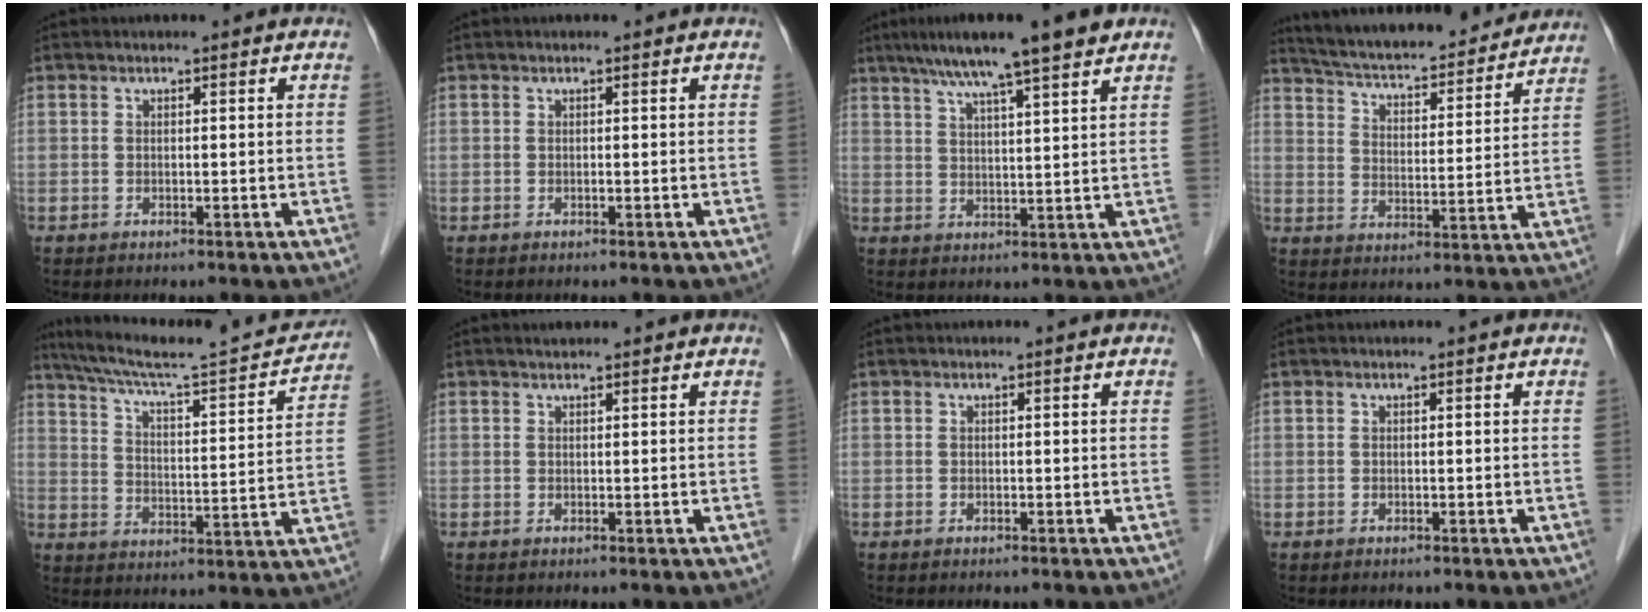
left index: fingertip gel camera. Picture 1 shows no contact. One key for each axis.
{"total": 0.0}
{"total": 11.3, "fx": 8.4, "fy": 0.3, "fz": 7.5, "tx": -0.121, "ty": 0.025, "tz": 0.125}
{"total": 22.6, "fx": 20.7, "fy": 4.2, "fz": 7.9, "tx": -0.130, "ty": 0.001, "tz": 0.285}
{"total": 20.6, "fx": 18.8, "fy": 1.3, "fz": 8.2, "tx": -0.132, "ty": -0.011, "tz": 0.268}
{"total": 1.5, "fx": 1.4, "fy": 0.2, "fz": 0.5, "tx": -0.013, "ty": 0.013, "tz": 0.025}
{"total": 0.0}
{"total": 0.0}